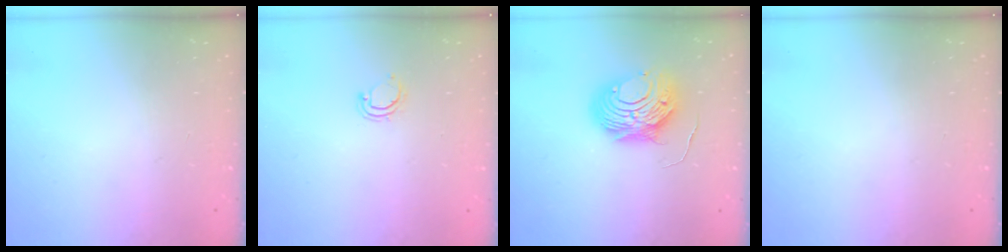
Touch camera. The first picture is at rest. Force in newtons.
{"total": 3.9, "press": 3.9, "slide": 0.3}
{"total": 10.1, "press": 10.0, "slide": 1.0}
{"total": 0.0}